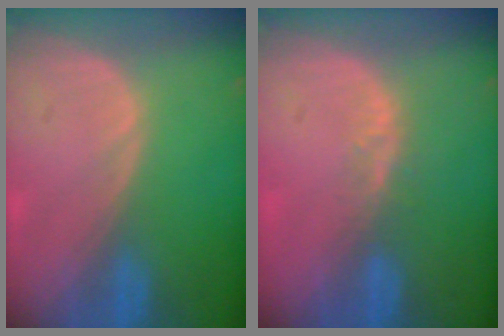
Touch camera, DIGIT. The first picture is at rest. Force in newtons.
{"total": 2.4, "press": 1.8, "slide": 1.5}